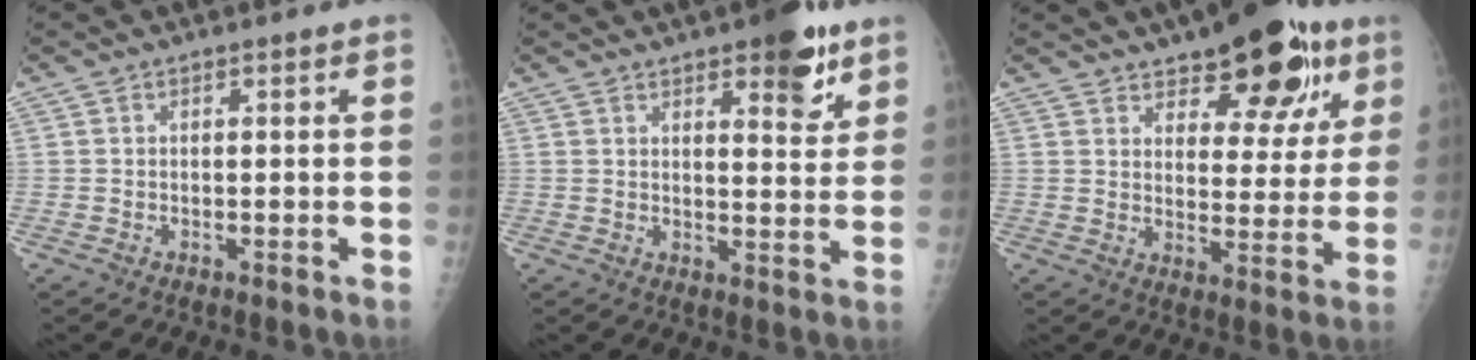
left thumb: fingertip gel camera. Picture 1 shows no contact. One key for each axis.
{"total": 8.8, "fx": 5.3, "fy": 3.1, "fz": 6.3, "tx": -0.063, "ty": -0.029, "tz": 0.069}
{"total": 16.3, "fx": 9.7, "fy": 7.4, "fz": 10.9, "tx": -0.096, "ty": -0.039, "tz": 0.134}